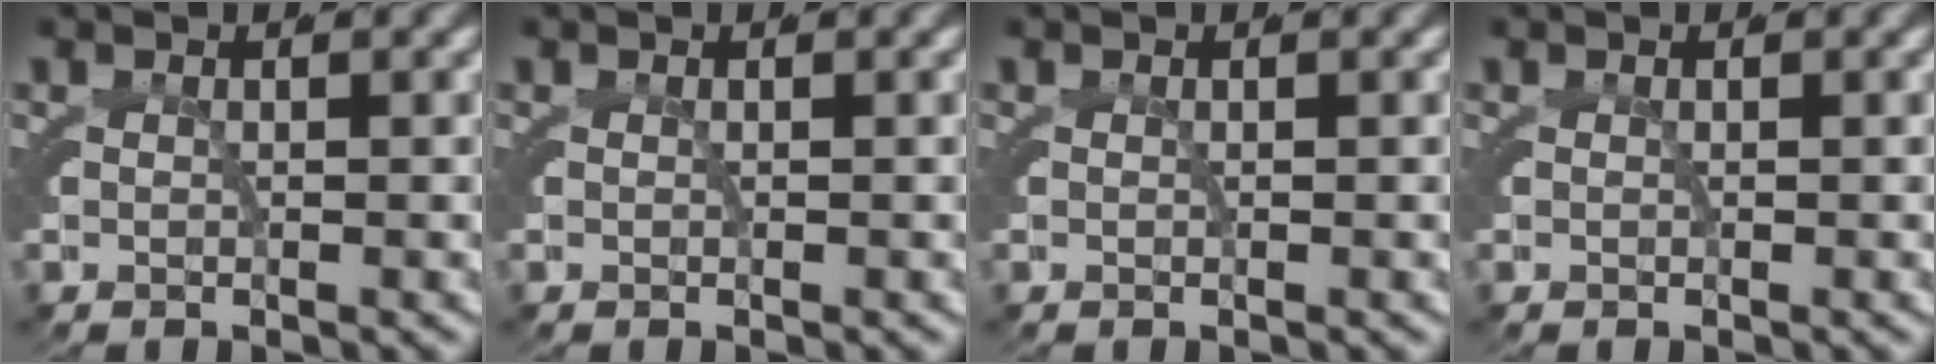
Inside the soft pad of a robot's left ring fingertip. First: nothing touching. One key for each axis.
{"total": 0.0}
{"total": 0.0}
{"total": 0.0}